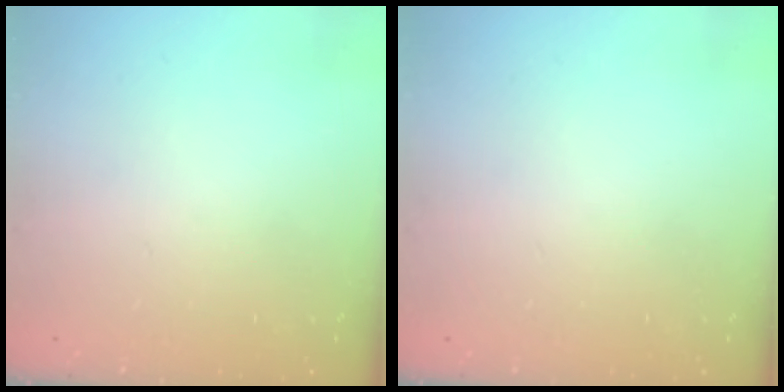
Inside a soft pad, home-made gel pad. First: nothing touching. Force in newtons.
{"total": 0.0}